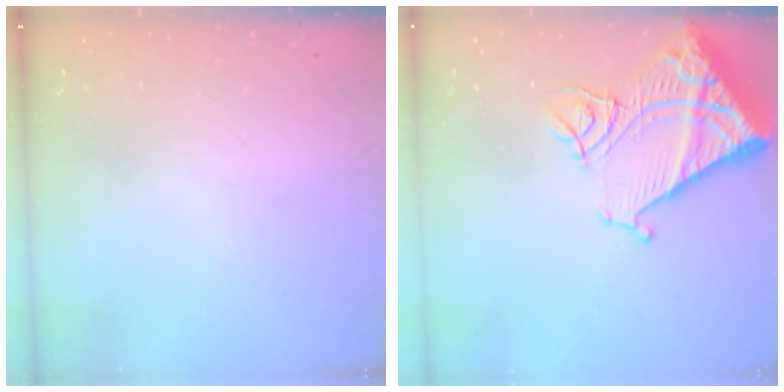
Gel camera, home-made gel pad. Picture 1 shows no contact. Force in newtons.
{"total": 18.4, "press": 18.3, "slide": 2.2}